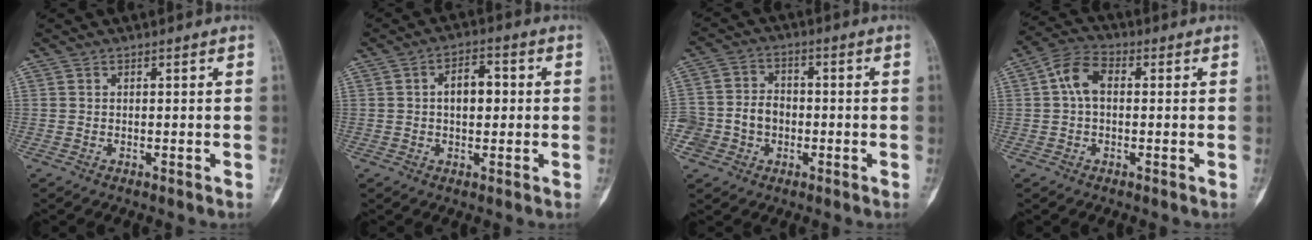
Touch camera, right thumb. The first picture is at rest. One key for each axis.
{"total": 6.1, "fx": 0.6, "fy": 3.4, "fz": 5.0, "tx": -0.065, "ty": 0.013, "tz": 0.003}
{"total": 8.8, "fx": -1.9, "fy": 7.5, "fz": 4.1, "tx": -0.051, "ty": 0.031, "tz": -0.033}
{"total": 6.8, "fx": 0.8, "fy": 4.2, "fz": 5.2, "tx": -0.095, "ty": 0.023, "tz": 0.006}